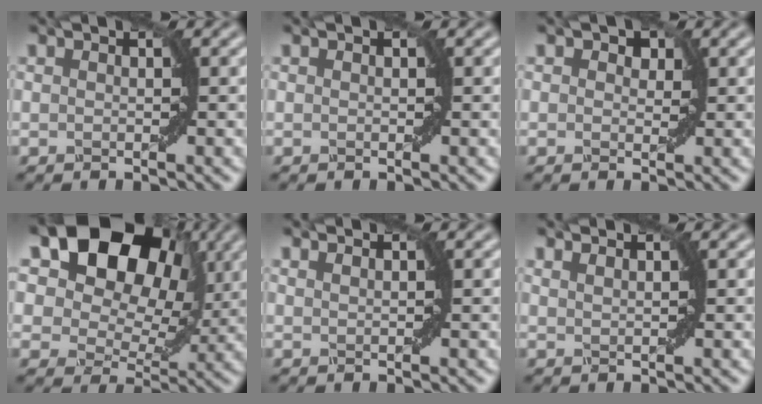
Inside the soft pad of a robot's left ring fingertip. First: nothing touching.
{"total": 0.0}
{"total": 1.3, "force": [0.5, 1.0, 0.7], "torque": [-0.007, 0.000, 0.008]}
{"total": 13.8, "force": [6.2, 9.1, 8.3], "torque": [-0.126, 0.029, 0.088]}
{"total": 1.8, "force": [1.5, 0.7, 0.7], "torque": [0.001, -0.005, 0.003]}
{"total": 2.5, "force": [2.0, 0.9, 1.1], "torque": [0.001, 0.003, 0.003]}